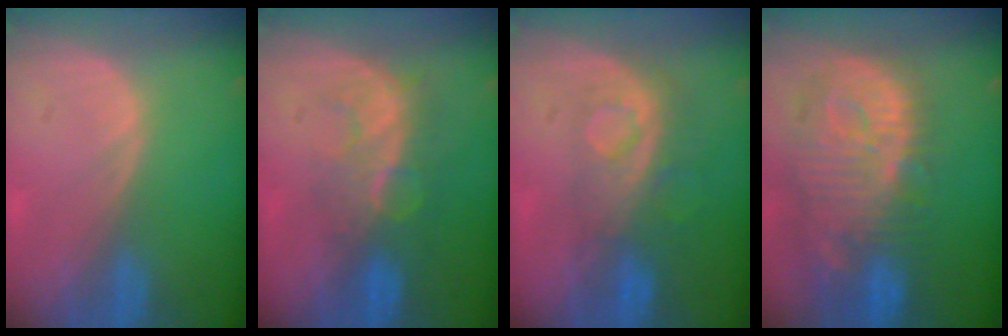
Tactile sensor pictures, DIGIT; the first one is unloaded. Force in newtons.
{"total": 8.1, "press": 7.1, "slide": 3.8}
{"total": 8.4, "press": 7.1, "slide": 4.4}
{"total": 13.4, "press": 11.6, "slide": 6.6}